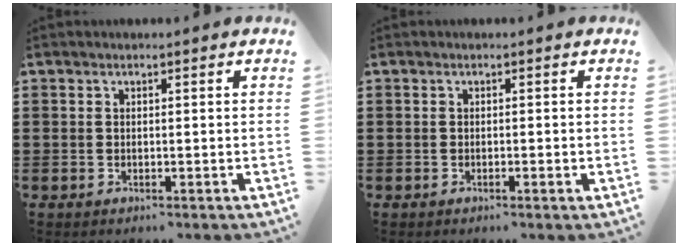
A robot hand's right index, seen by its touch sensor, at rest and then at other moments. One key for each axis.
{"total": 0.6, "fx": -0.3, "fy": 0.0, "fz": 0.5, "tx": -0.009, "ty": -0.003, "tz": -0.006}